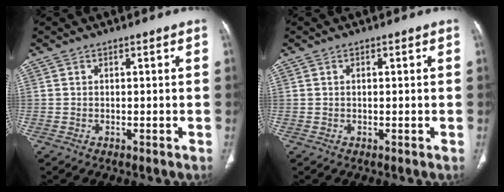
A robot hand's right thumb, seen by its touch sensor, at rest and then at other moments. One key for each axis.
{"total": 0.7, "fx": 0.2, "fy": 0.3, "fz": 0.6, "tx": -0.017, "ty": 0.004, "tz": 0.004}